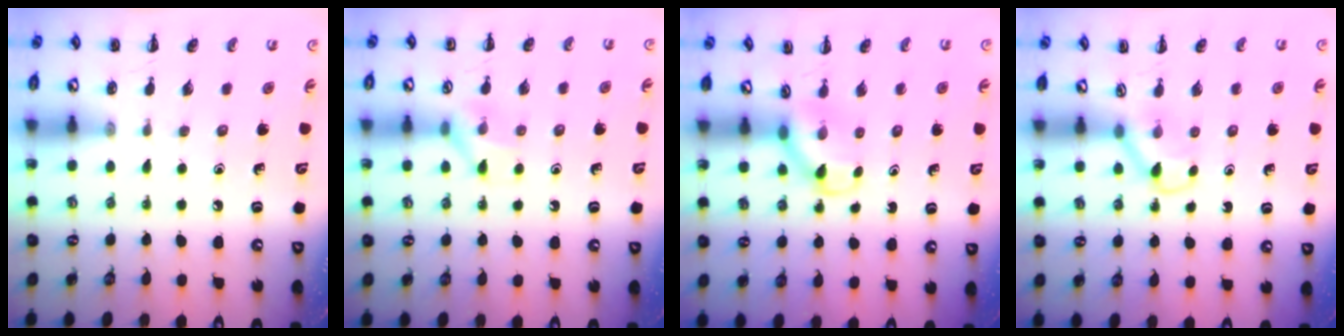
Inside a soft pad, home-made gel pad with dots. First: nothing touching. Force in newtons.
{"total": 7.2, "press": 7.2, "slide": 0.1}
{"total": 3.3, "press": 3.0, "slide": 1.2}
{"total": 2.9, "press": 2.7, "slide": 1.2}